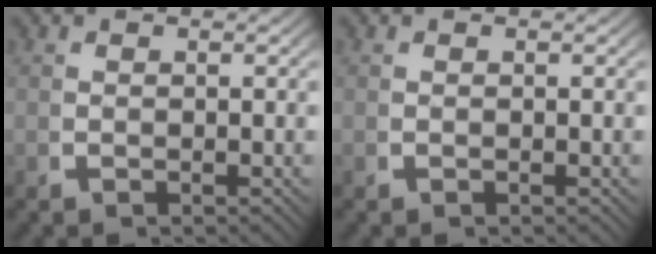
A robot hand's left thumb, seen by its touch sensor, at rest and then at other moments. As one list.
[{"total": 0.0}]